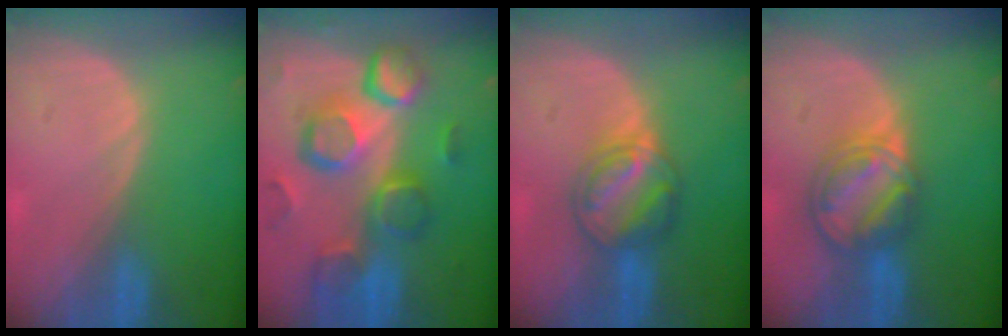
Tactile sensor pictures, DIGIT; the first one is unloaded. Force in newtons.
{"total": 12.3, "press": 10.7, "slide": 6.1}
{"total": 6.1, "press": 6.0, "slide": 0.8}
{"total": 8.0, "press": 6.9, "slide": 4.0}